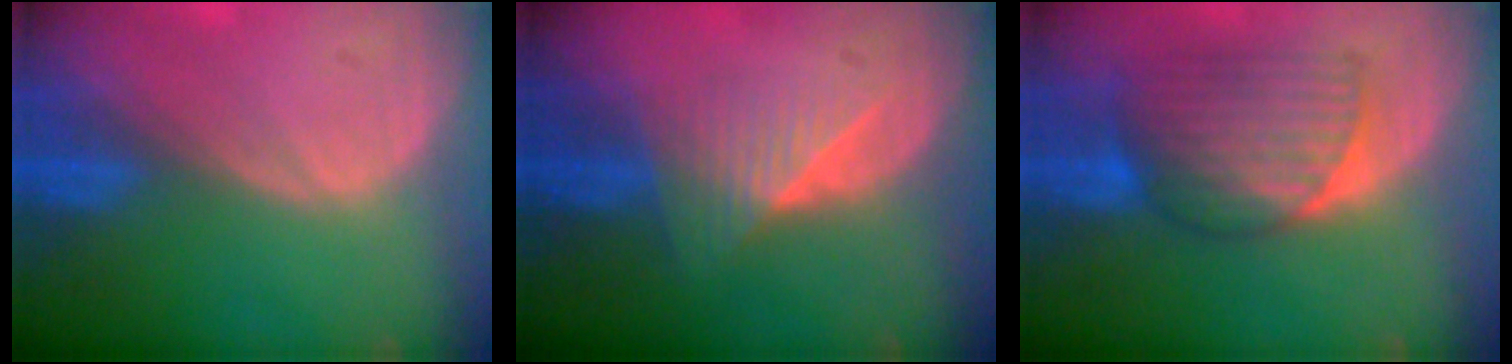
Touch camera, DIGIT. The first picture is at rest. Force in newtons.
{"total": 6.2, "press": 5.4, "slide": 3.0}
{"total": 7.4, "press": 7.3, "slide": 0.9}